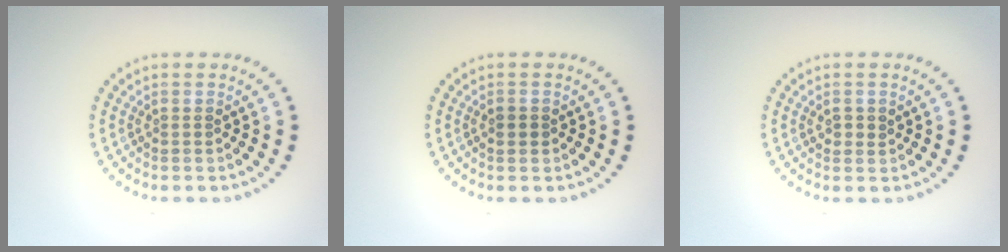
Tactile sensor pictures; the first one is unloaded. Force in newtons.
{"total": 1.0, "press": 0.9, "slide": 0.3}
{"total": 1.2, "press": 1.1, "slide": 0.5}